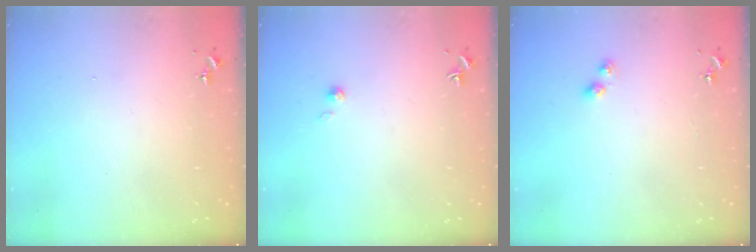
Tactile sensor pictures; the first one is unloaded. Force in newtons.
{"total": 2.2, "press": 2.2, "slide": 0.2}
{"total": 3.0, "press": 3.0, "slide": 0.4}